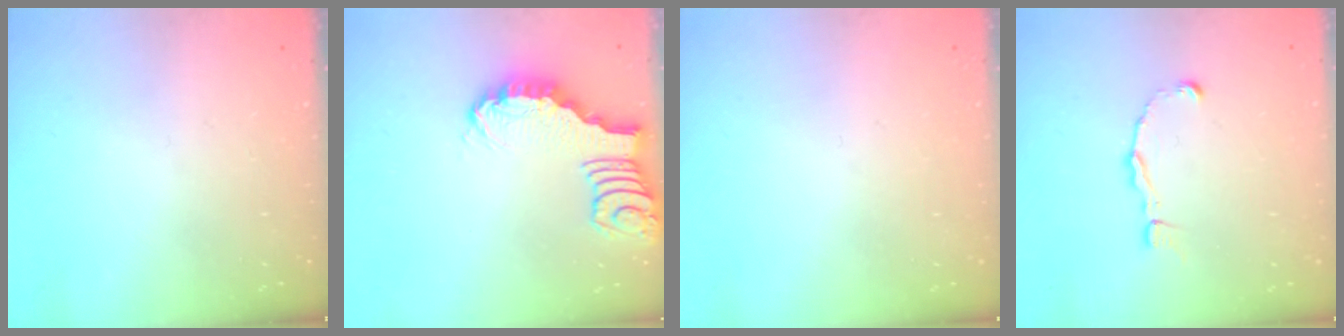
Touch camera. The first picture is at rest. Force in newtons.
{"total": 2.1, "press": 2.1, "slide": 0.2}
{"total": 0.0}
{"total": 2.4, "press": 2.3, "slide": 0.4}